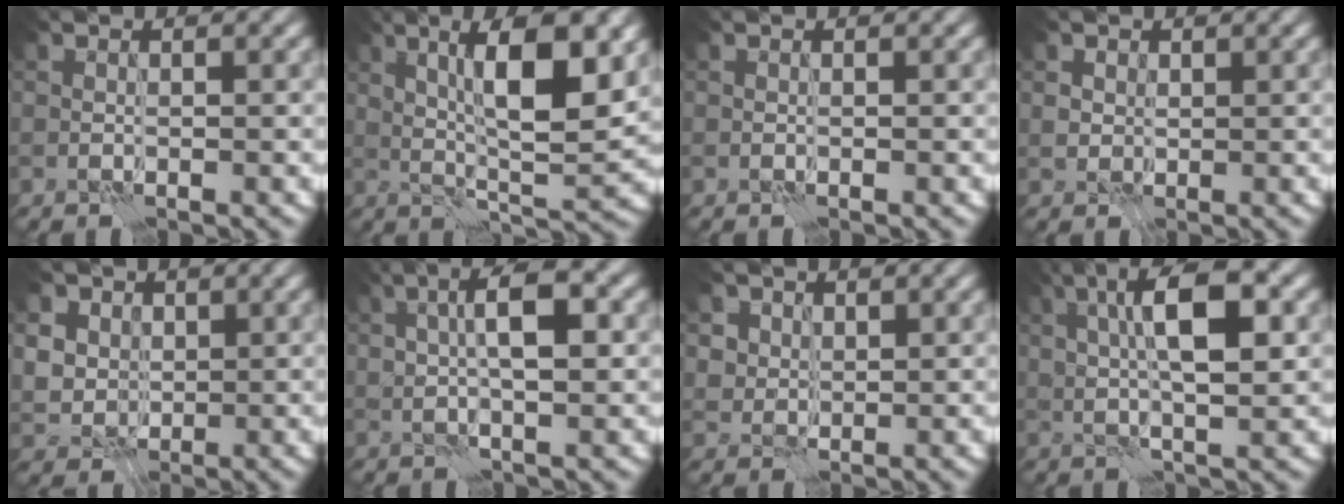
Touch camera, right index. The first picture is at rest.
{"total": 9.9, "force": [2.8, 2.3, 9.2], "torque": [-0.144, 0.003, 0.048]}
{"total": 0.0}
{"total": 1.9, "force": [1.0, 1.6, 0.5], "torque": [-0.016, -0.005, 0.028]}
{"total": 7.1, "force": [3.0, 5.8, 2.8], "torque": [-0.071, 0.017, 0.045]}
{"total": 5.1, "force": [0.8, 1.4, 4.8], "torque": [-0.085, 0.011, 0.012]}
{"total": 3.7, "force": [2.0, 2.8, 1.3], "torque": [-0.044, -0.004, 0.041]}
{"total": 7.2, "force": [1.6, 1.9, 6.8], "torque": [-0.113, 0.010, 0.025]}